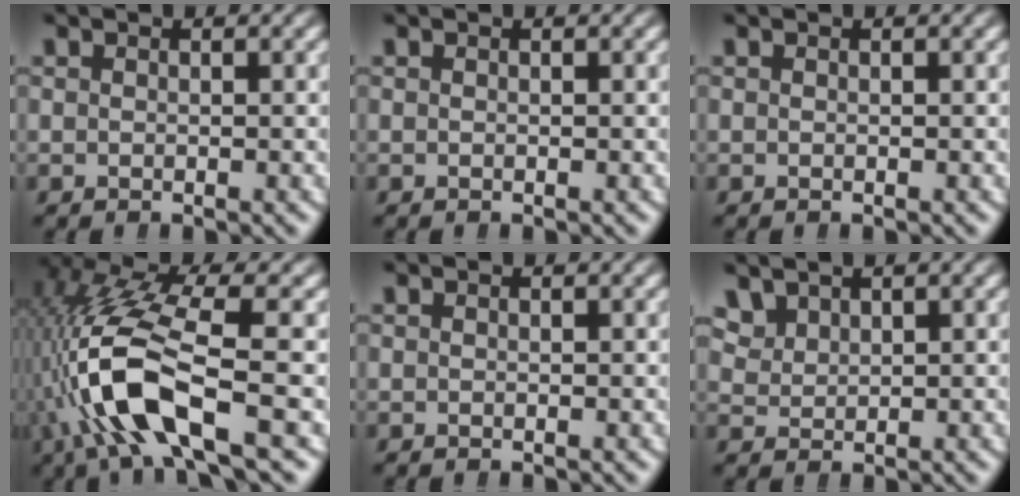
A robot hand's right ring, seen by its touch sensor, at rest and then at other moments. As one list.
[{"total": 0.0}, {"total": 0.0}, {"total": 9.1, "force": [-0.9, 4.0, 8.1], "torque": [-0.196, -0.022, -0.002]}, {"total": 0.0}, {"total": 2.5, "force": [2.3, 0.9, 0.4], "torque": [-0.017, -0.002, 0.049]}]